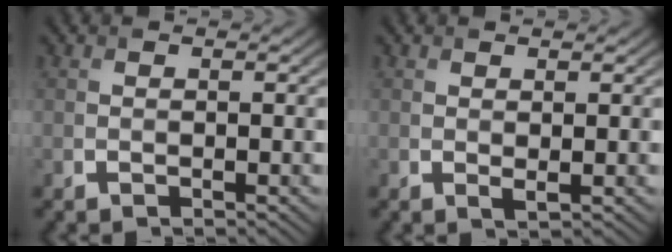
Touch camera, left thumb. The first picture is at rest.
{"total": 0.8, "force": [0.4, 0.1, 0.6], "torque": [-0.014, -0.003, 0.009]}